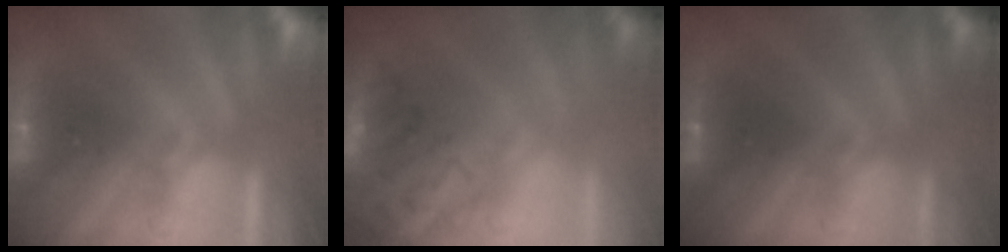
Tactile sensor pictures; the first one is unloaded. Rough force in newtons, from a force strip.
{"total": 3.8}
{"total": 1.9}